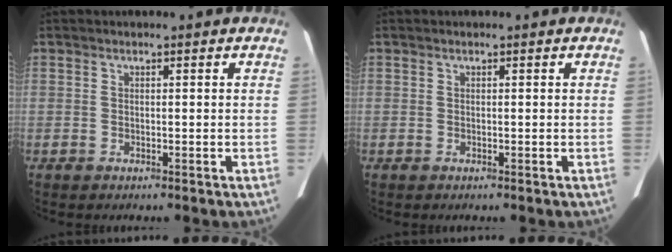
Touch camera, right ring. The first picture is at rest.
{"total": 0.0}